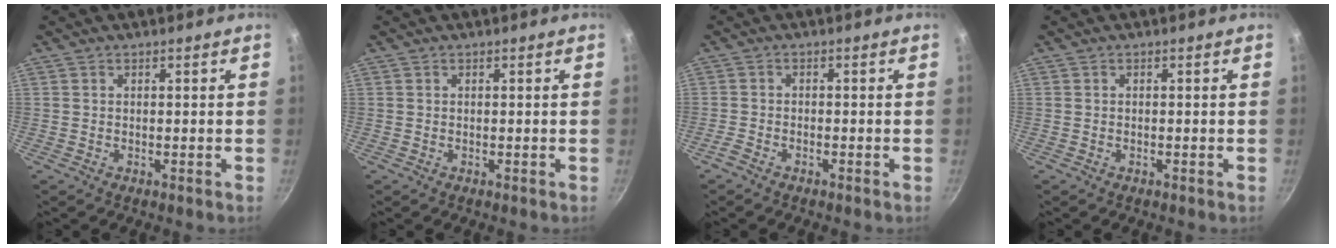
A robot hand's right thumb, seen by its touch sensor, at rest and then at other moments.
{"total": 0.0}
{"total": 1.9, "force": [-1.6, 0.6, 0.8], "torque": [-0.035, 0.014, -0.036]}
{"total": 0.0}